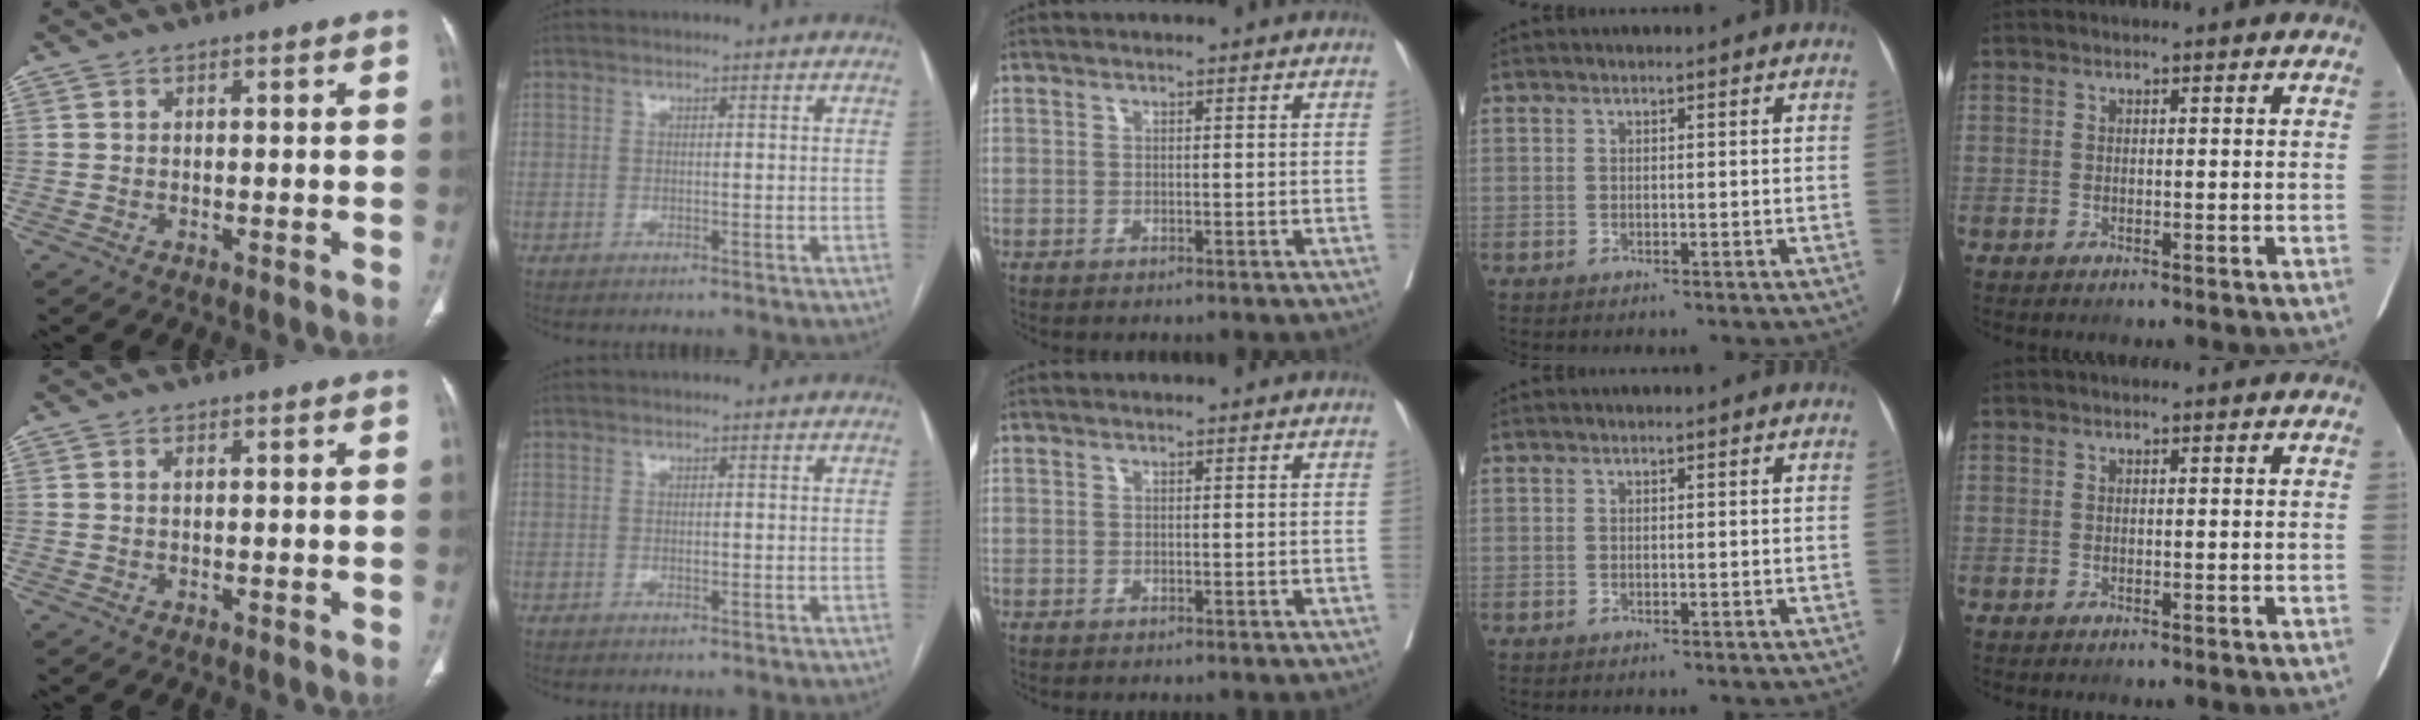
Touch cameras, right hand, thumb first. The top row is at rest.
{"thumb": {"total": 0.7, "force": [0.1, 0.4, 0.5], "torque": [-0.012, 0.002, 0.002]}, "index": {"total": 0.7, "force": [-0.1, 0.4, 0.6], "torque": [-0.012, 0.000, 0.000]}}